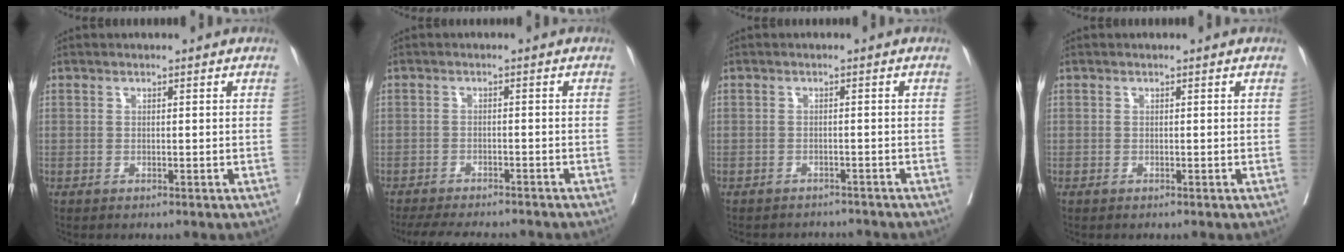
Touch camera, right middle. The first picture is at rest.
{"total": 11.5, "force": [-10.3, 2.3, 4.5], "torque": [-0.073, -0.007, -0.136]}
{"total": 5.6, "force": [-5.4, 1.3, 0.5], "torque": [-0.002, 0.004, -0.065]}
{"total": 0.0}